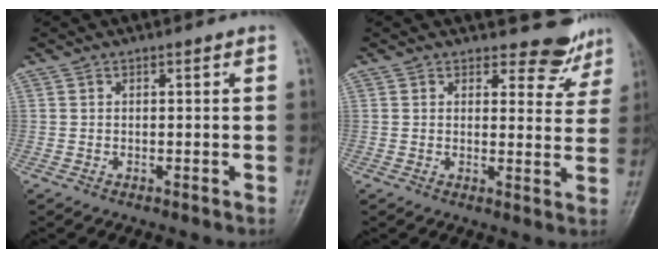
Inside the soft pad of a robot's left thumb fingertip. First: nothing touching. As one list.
[{"total": 6.2, "force": [5.6, 2.6, 0.3], "torque": [0.024, -0.048, 0.058]}]